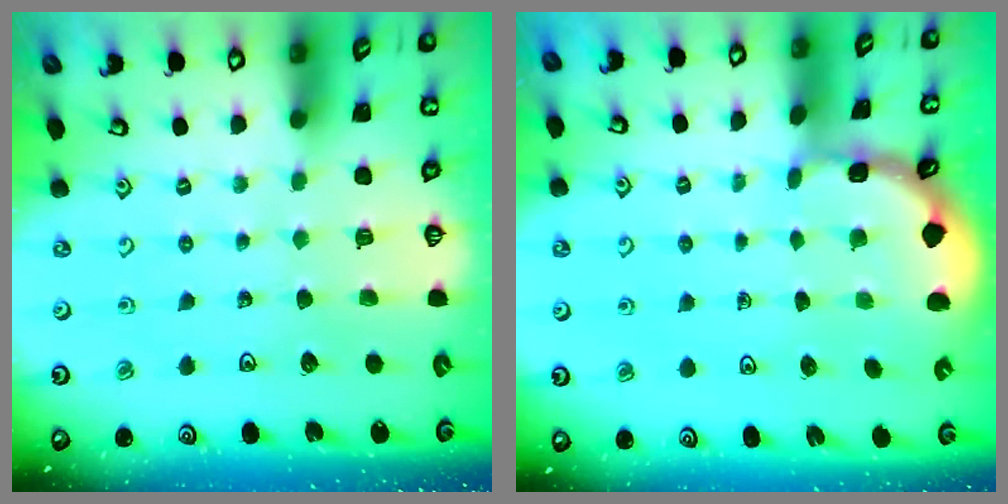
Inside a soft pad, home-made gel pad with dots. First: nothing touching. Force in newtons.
{"total": 1.6, "press": 1.6, "slide": 0.2}